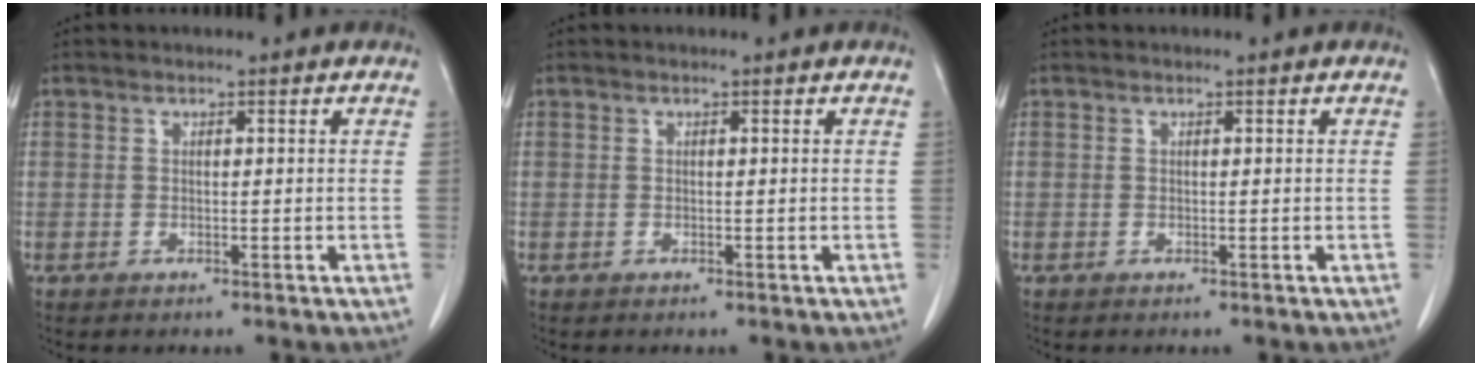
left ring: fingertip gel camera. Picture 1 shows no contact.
{"total": 0.0}
{"total": 0.0}